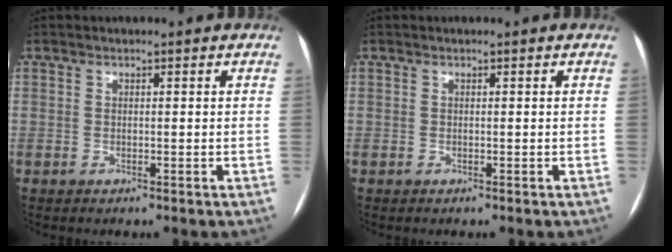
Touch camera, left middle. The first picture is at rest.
{"total": 0.0}